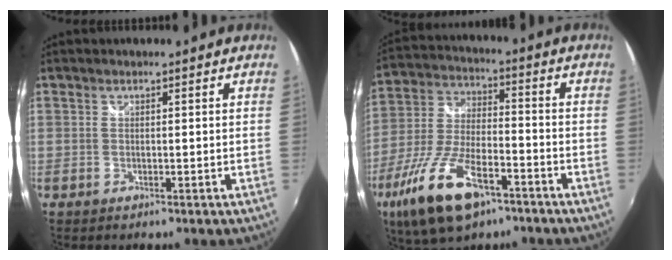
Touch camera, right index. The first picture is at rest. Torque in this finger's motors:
{"motor_torque": [1.70, -0.44, 0.85, 0.17]}